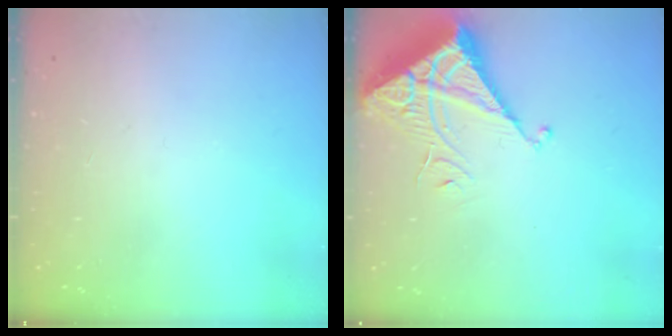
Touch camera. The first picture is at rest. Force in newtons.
{"total": 7.0, "press": 7.0, "slide": 0.6}